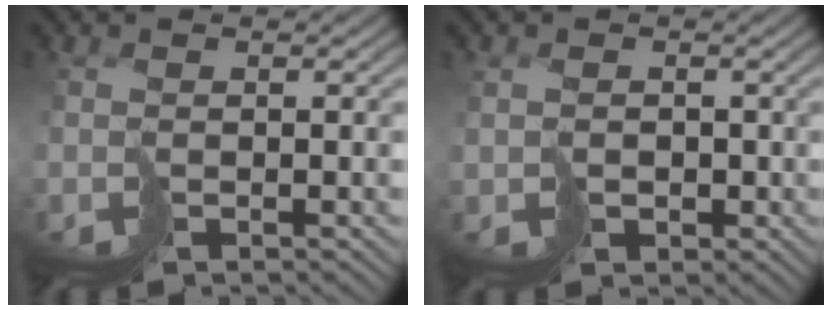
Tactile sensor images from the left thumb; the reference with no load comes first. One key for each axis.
{"total": 2.8, "fx": -0.3, "fy": 2.7, "fz": 0.7, "tx": -0.018, "ty": -0.006, "tz": -0.005}